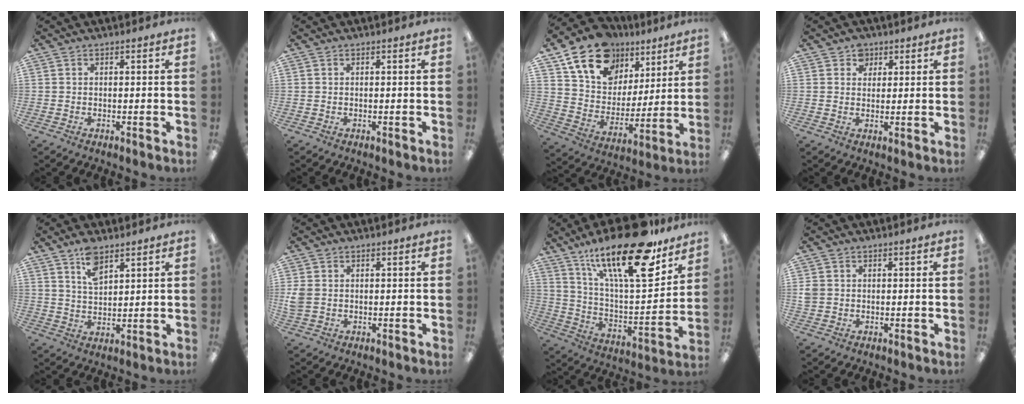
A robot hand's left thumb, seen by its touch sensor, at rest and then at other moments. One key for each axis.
{"total": 0.0}
{"total": 17.7, "fx": 11.8, "fy": 11.5, "fz": 6.4, "tx": -0.126, "ty": -0.063, "tz": 0.223}
{"total": 3.6, "fx": 2.2, "fy": 2.8, "fz": 0.6, "tx": 0.003, "ty": -0.006, "tz": 0.036}
{"total": 6.9, "fx": 4.8, "fy": 3.2, "fz": 3.8, "tx": -0.063, "ty": -0.020, "tz": 0.085}
{"total": 3.6, "fx": 0.2, "fy": 2.9, "fz": 2.1, "tx": -0.046, "ty": 0.005, "tz": 0.004}
{"total": 26.7, "fx": 17.4, "fy": 8.1, "fz": 18.5, "tx": -0.290, "ty": -0.102, "tz": 0.288}
{"total": 2.0, "fx": 0.3, "fy": 1.9, "fz": 0.6, "tx": -0.013, "ty": 0.003, "tz": 0.004}